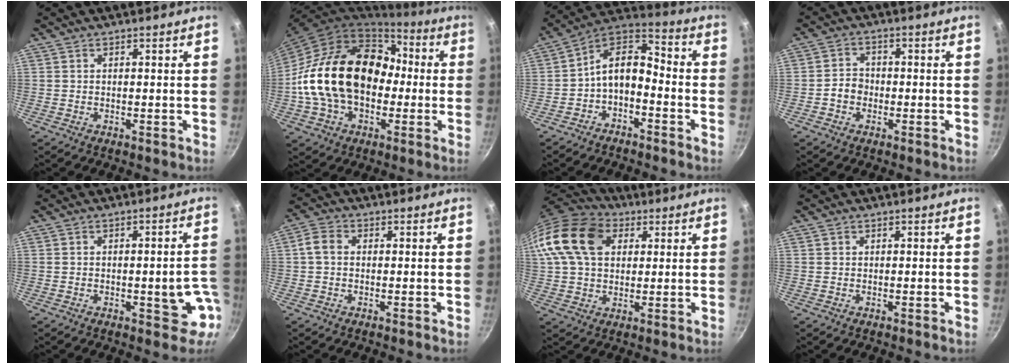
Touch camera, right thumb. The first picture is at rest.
{"total": 24.5, "force": [-0.6, 17.4, 17.3], "torque": [-0.283, 0.058, -0.007]}
{"total": 10.0, "force": [-3.4, 6.0, 7.2], "torque": [-0.119, 0.067, -0.070]}
{"total": 3.5, "force": [-1.1, 2.9, 1.6], "torque": [-0.007, 0.019, -0.022]}
{"total": 7.7, "force": [-2.2, 3.4, 6.6], "torque": [-0.039, 0.029, -0.024]}
{"total": 3.4, "force": [0.0, 2.6, 2.2], "torque": [-0.047, 0.010, -0.007]}
{"total": 18.4, "force": [5.7, 13.0, 11.7], "torque": [-0.219, 0.018, 0.092]}
{"total": 0.0}